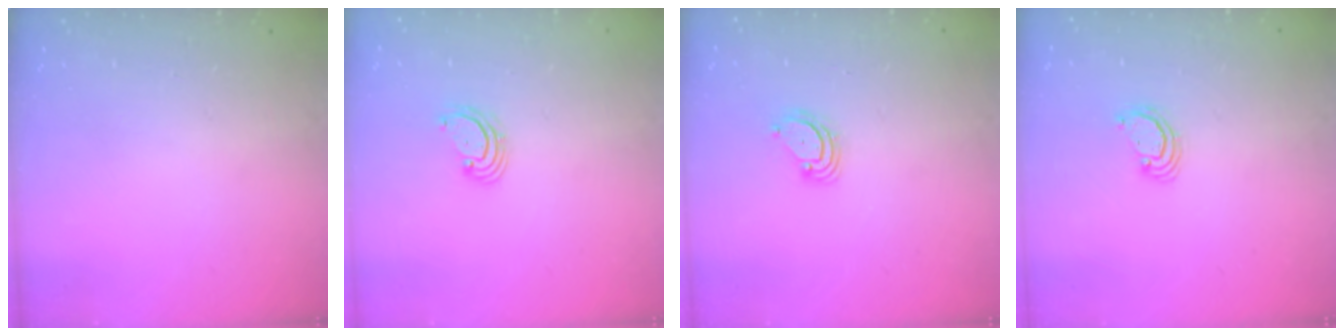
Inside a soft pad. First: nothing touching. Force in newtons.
{"total": 2.7, "press": 2.6, "slide": 0.6}
{"total": 3.7, "press": 3.7, "slide": 0.3}
{"total": 2.3, "press": 2.3, "slide": 0.2}